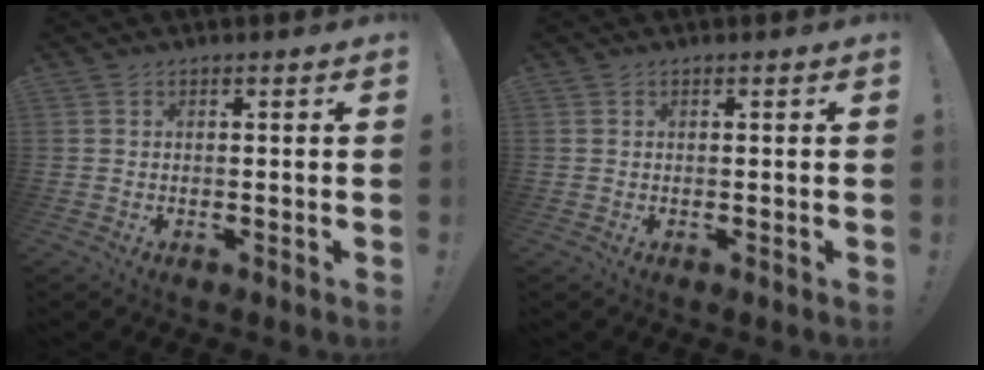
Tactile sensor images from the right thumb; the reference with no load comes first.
{"total": 0.0}